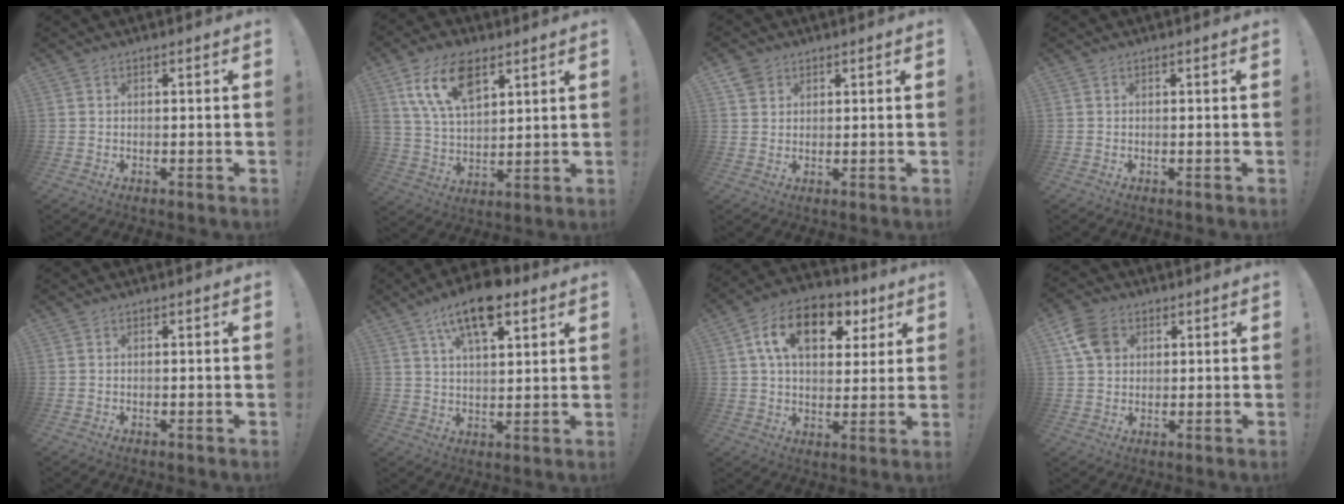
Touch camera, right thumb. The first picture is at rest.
{"total": 15.2, "force": [8.1, 8.3, 9.9], "torque": [-0.182, -0.028, 0.149]}
{"total": 3.8, "force": [2.3, 2.8, 0.9], "torque": [-0.013, -0.007, 0.044]}
{"total": 0.0}
{"total": 0.0}
{"total": 13.1, "force": [7.8, 5.5, 8.9], "torque": [-0.143, -0.026, 0.133]}
{"total": 15.6, "force": [6.2, 9.8, 10.4], "torque": [-0.166, -0.014, 0.111]}
{"total": 9.1, "force": [3.3, 7.3, 4.3], "torque": [-0.071, -0.005, 0.068]}